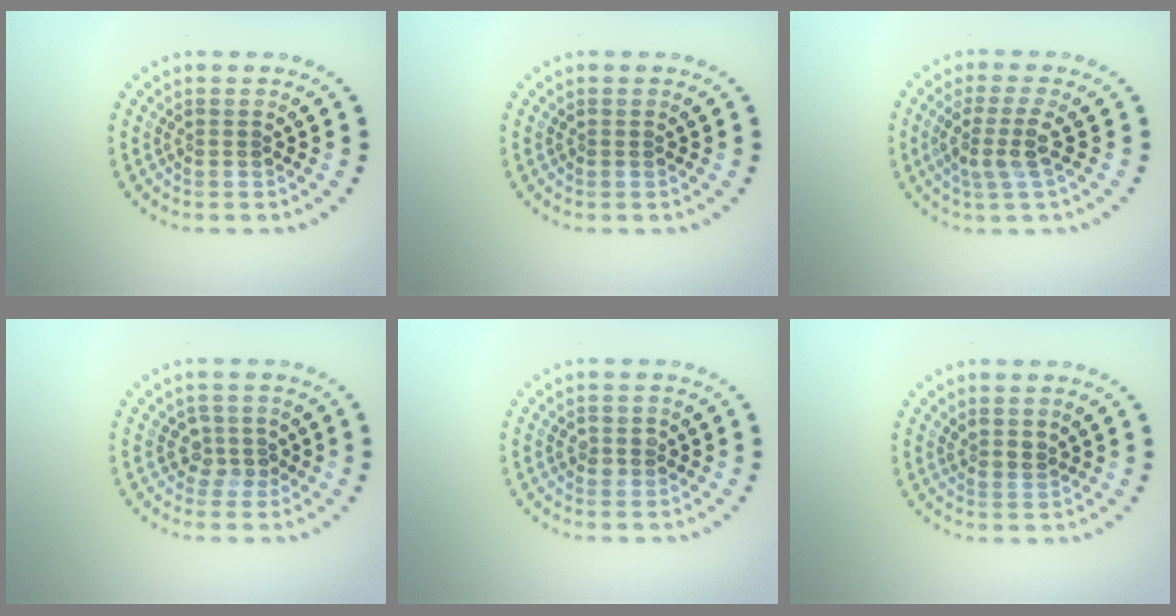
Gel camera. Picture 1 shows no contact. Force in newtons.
{"total": 0.0}
{"total": 2.6, "press": 2.0, "slide": 1.7}
{"total": 1.9, "press": 1.4, "slide": 1.2}
{"total": 1.3, "press": 1.2, "slide": 0.4}
{"total": 1.2, "press": 0.8, "slide": 0.9}